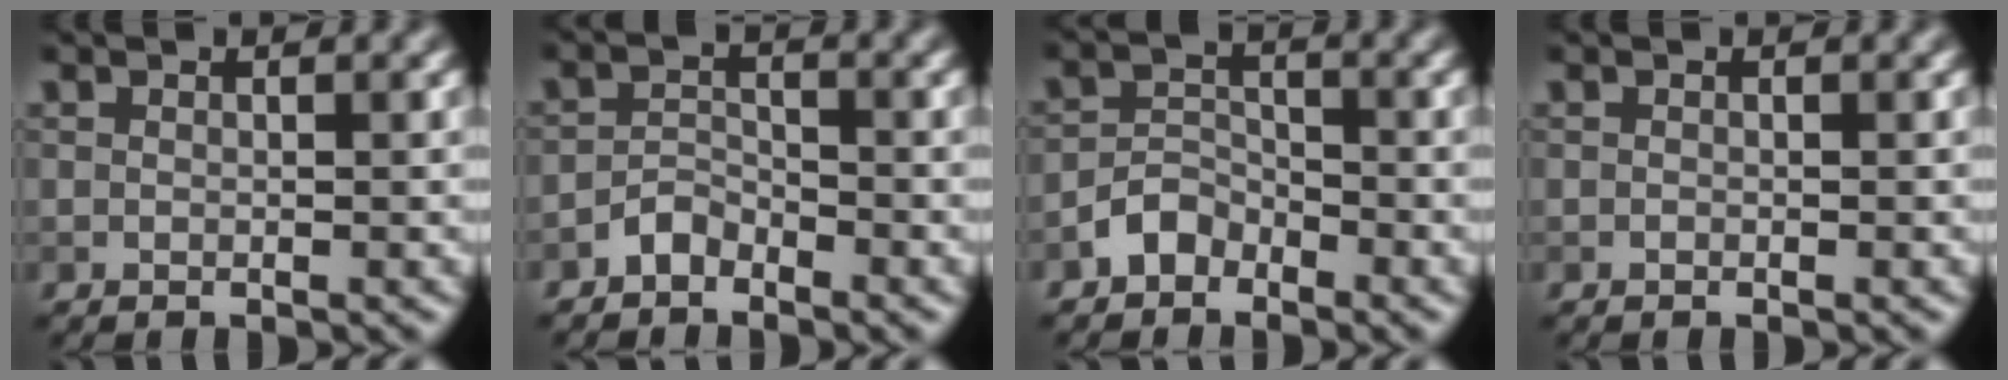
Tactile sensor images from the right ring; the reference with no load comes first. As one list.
[{"total": 1.7, "force": [-1.5, 0.7, 0.5], "torque": [-0.007, 0.010, -0.032]}, {"total": 2.2, "force": [-1.7, 1.3, 0.6], "torque": [-0.008, 0.014, -0.036]}, {"total": 0.0}]